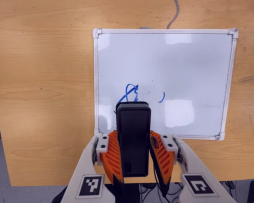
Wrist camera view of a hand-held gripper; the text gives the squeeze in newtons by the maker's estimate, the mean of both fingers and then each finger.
{"total": 6.7, "left": 6.0, "right": 7.4}